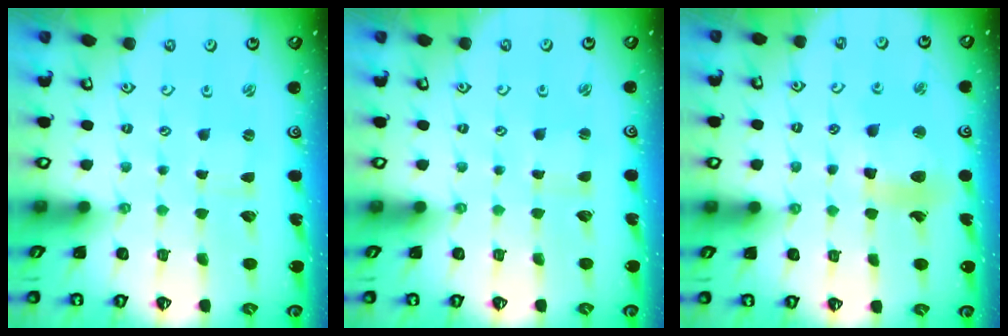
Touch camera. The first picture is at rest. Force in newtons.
{"total": 1.0, "press": 1.0, "slide": 0.0}
{"total": 11.5, "press": 11.2, "slide": 2.7}